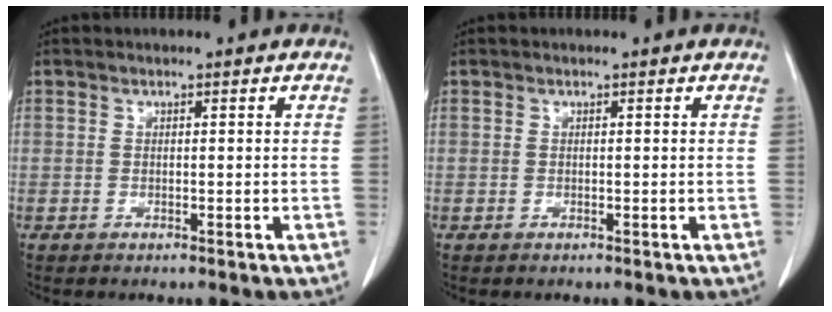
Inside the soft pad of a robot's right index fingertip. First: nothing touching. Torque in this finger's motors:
{"motor_torque": [0.00, 0.00, 0.00, 0.00]}